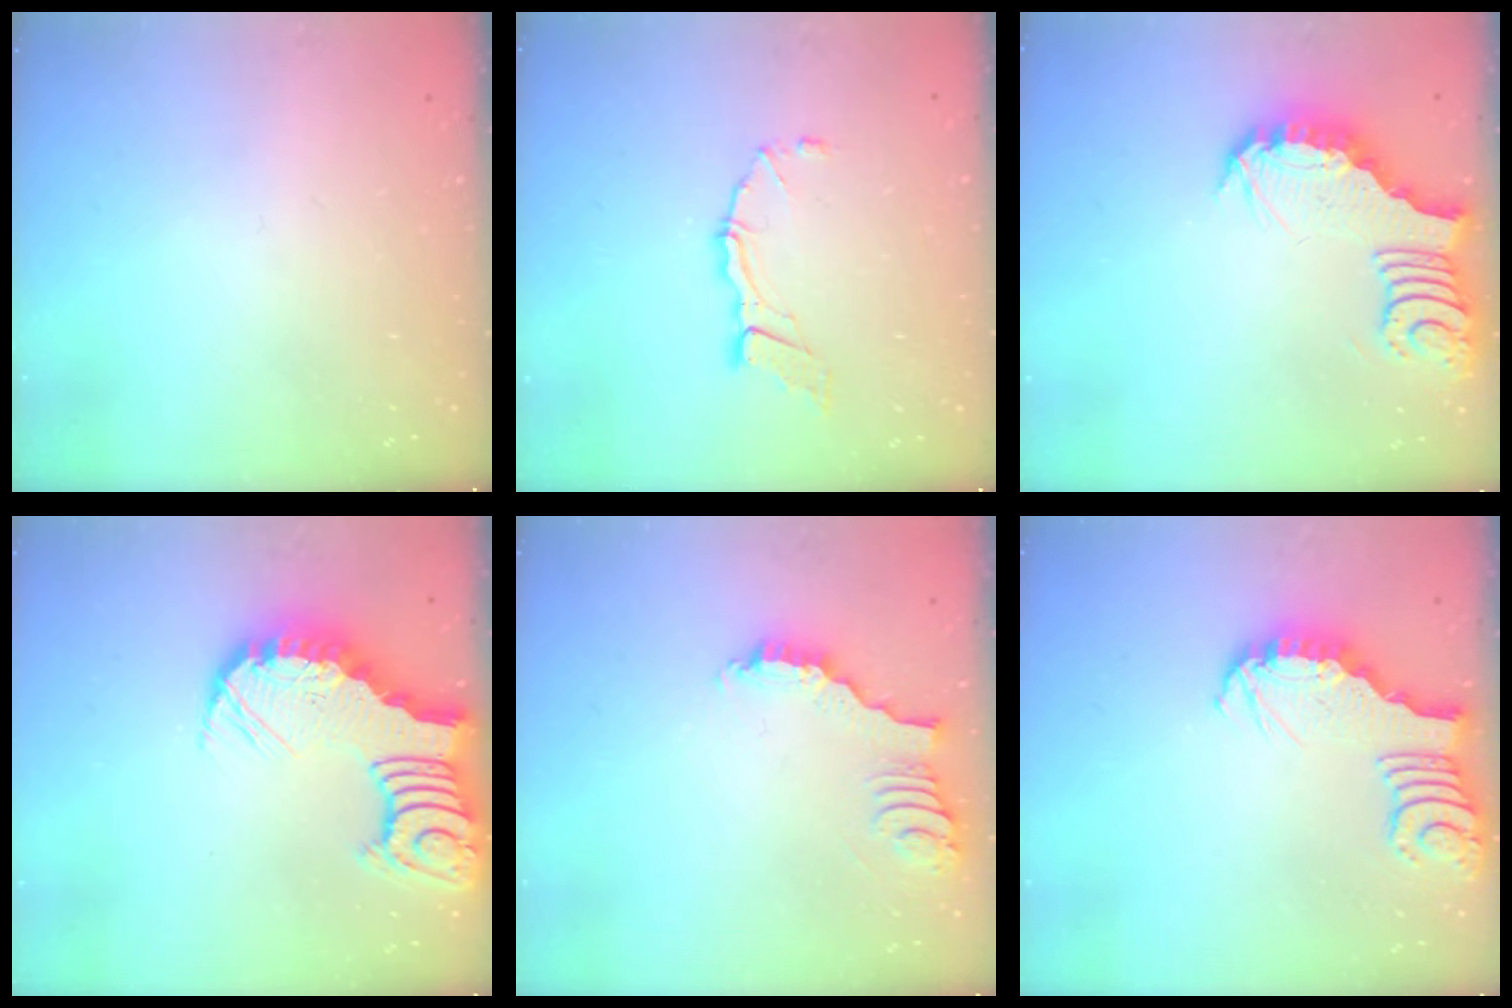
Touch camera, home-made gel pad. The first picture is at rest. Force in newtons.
{"total": 8.3, "press": 8.2, "slide": 0.6}
{"total": 5.1, "press": 5.0, "slide": 0.8}
{"total": 8.1, "press": 8.1, "slide": 1.0}
{"total": 3.4, "press": 3.4, "slide": 0.2}
{"total": 3.0, "press": 3.0, "slide": 0.2}